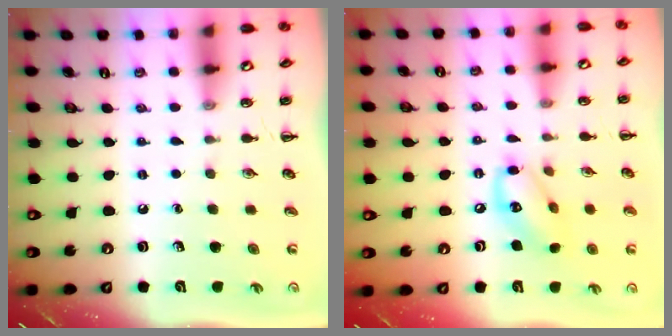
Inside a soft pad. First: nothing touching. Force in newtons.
{"total": 11.6, "press": 11.4, "slide": 2.1}